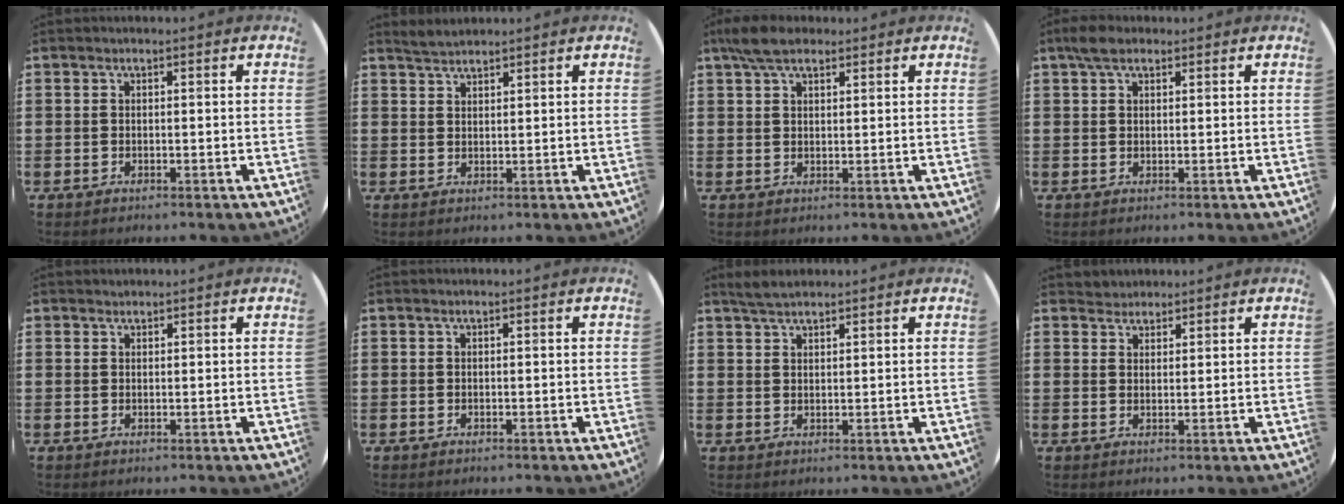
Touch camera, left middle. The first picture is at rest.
{"total": 2.0, "force": [2.0, 0.3, 0.3], "torque": [-0.009, 0.004, 0.039]}
{"total": 4.8, "force": [3.6, 2.0, 2.4], "torque": [-0.056, 0.005, 0.069]}
{"total": 2.9, "force": [2.1, 1.4, 1.5], "torque": [-0.026, 0.006, 0.036]}
{"total": 0.5, "force": [0.5, 0.1, -0.2], "torque": [0.004, 0.004, 0.009]}
{"total": 0.0}
{"total": 2.6, "force": [2.4, 0.7, 1.0], "torque": [-0.024, 0.006, 0.044]}
{"total": 1.9, "force": [1.8, 0.6, -0.3], "torque": [0.003, 0.004, 0.037]}